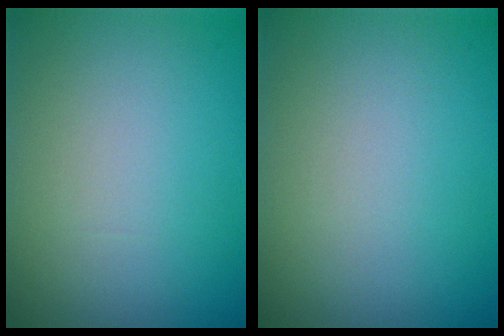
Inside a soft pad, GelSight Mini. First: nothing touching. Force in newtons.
{"total": 0.0}